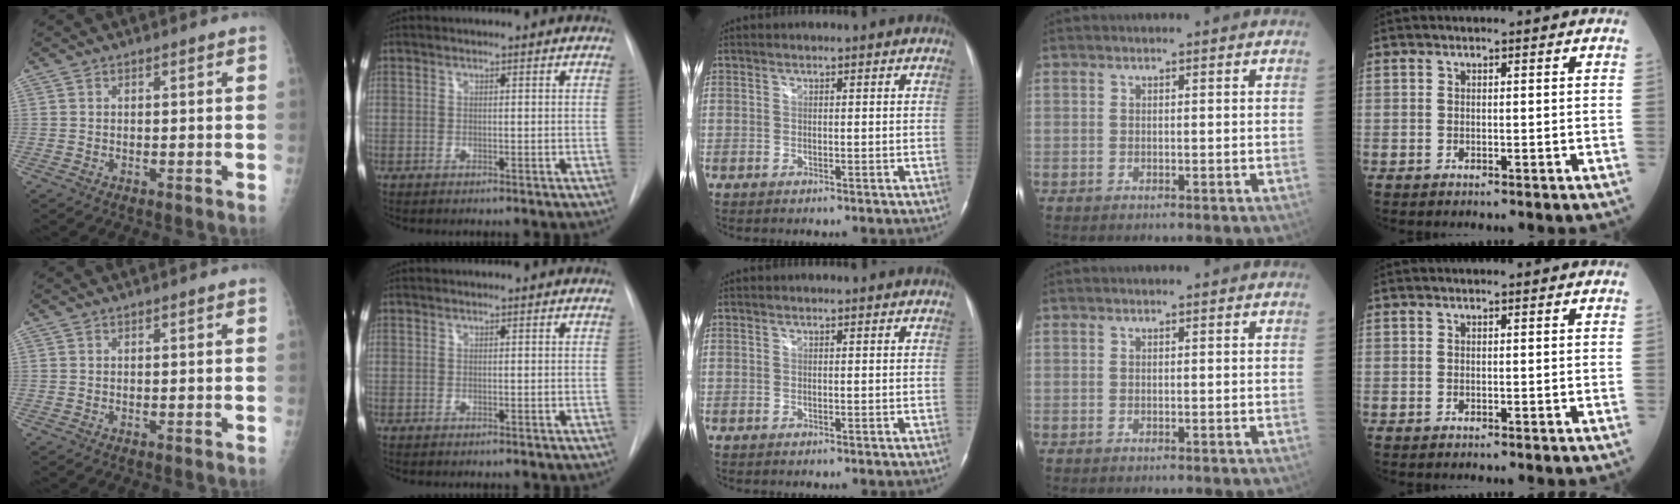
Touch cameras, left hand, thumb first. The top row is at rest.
{}